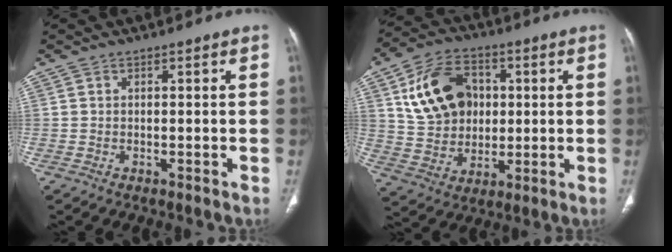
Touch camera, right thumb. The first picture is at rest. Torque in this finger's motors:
{"motor_torque": [0.67, 0.84, 0.57, -0.14, 0.27]}